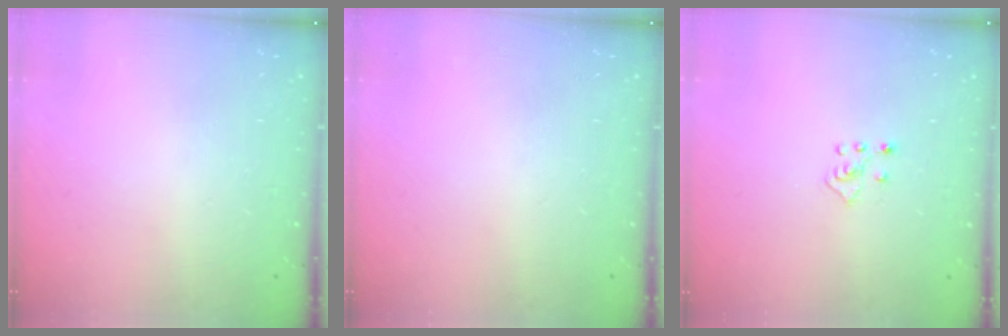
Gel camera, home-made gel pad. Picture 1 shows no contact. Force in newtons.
{"total": 0.0}
{"total": 2.3, "press": 2.3, "slide": 0.5}